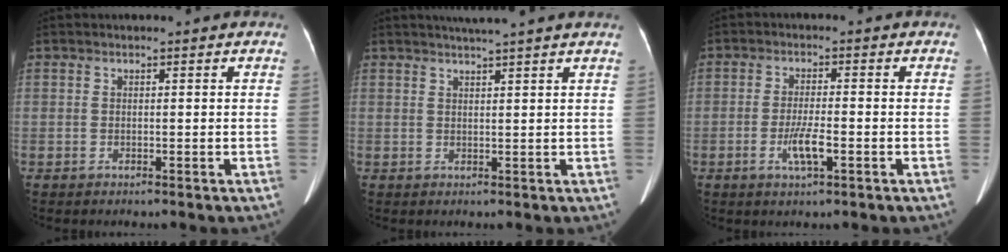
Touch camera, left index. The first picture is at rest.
{"total": 4.8, "force": [4.1, -1.1, 2.3], "torque": [-0.031, 0.015, 0.055]}
{"total": 4.2, "force": [-1.7, 0.6, 3.8], "torque": [-0.078, -0.005, -0.031]}